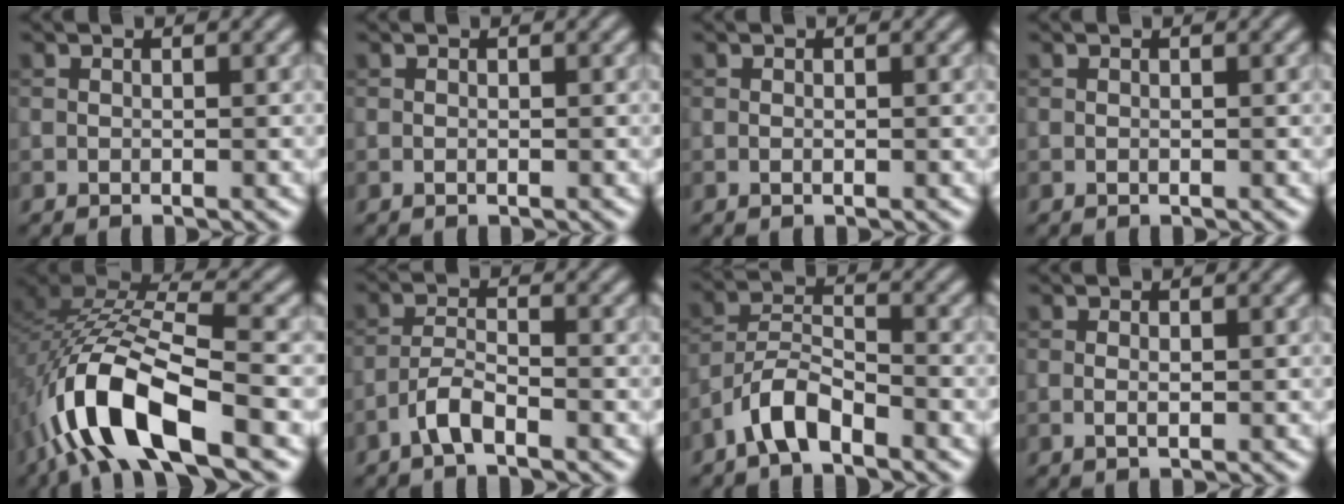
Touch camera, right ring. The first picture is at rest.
{"total": 0.0}
{"total": 0.0}
{"total": 0.0}
{"total": 12.1, "force": [-5.6, 4.6, 9.7], "torque": [-0.199, 0.004, -0.109]}
{"total": 2.7, "force": [-1.8, 0.6, 1.9], "torque": [-0.041, 0.007, -0.044]}
{"total": 4.2, "force": [-3.1, 1.3, 2.5], "torque": [-0.046, 0.011, -0.069]}
{"total": 0.7, "force": [0.0, 0.3, 0.7], "torque": [-0.014, -0.002, 0.001]}